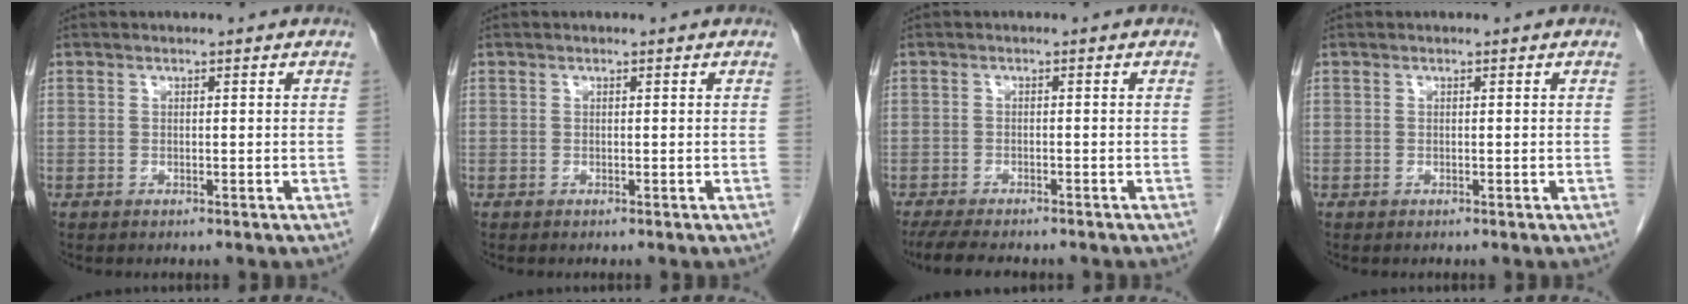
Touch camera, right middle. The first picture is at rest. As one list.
[{"total": 0.5, "force": [-0.4, -0.1, 0.3], "torque": [-0.001, 0.002, -0.004]}, {"total": 8.6, "force": [-7.3, 1.7, 4.2], "torque": [-0.065, -0.012, -0.106]}, {"total": 0.0}]